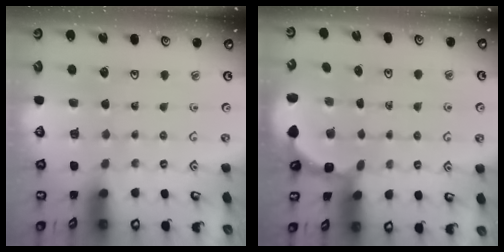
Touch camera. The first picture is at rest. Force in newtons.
{"total": 1.9, "press": 1.9, "slide": 0.3}